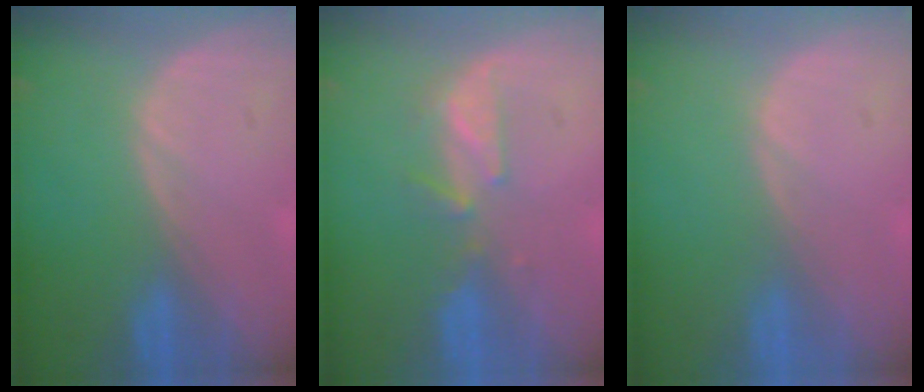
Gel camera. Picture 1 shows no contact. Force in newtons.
{"total": 3.6, "press": 3.5, "slide": 0.5}
{"total": 0.0}